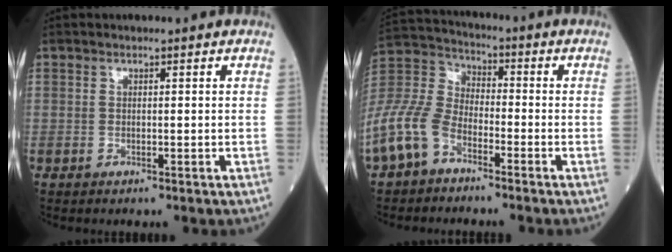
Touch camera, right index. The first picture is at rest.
{"total": 14.5, "force": [-8.4, 8.5, 8.2], "torque": [-0.215, 0.016, -0.174]}